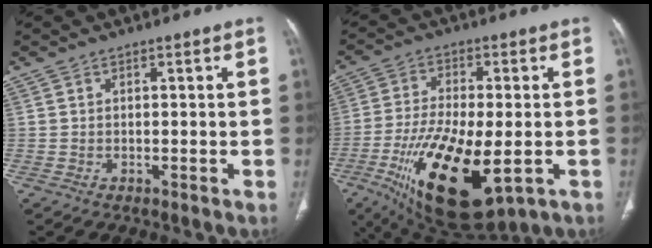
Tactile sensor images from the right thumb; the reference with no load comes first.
{"total": 21.0, "force": [-6.4, 8.4, 18.2], "torque": [-0.367, -0.021, -0.094]}